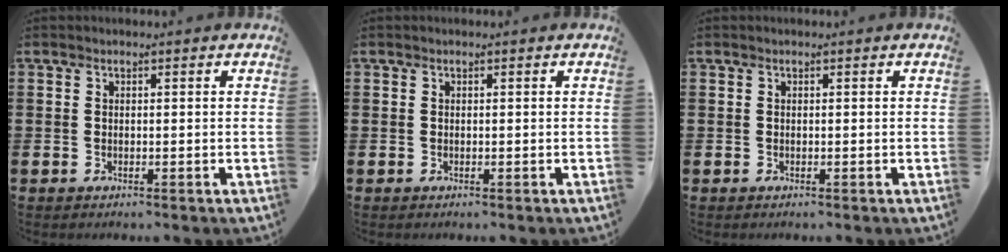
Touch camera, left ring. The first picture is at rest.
{"total": 0.0}
{"total": 0.0}